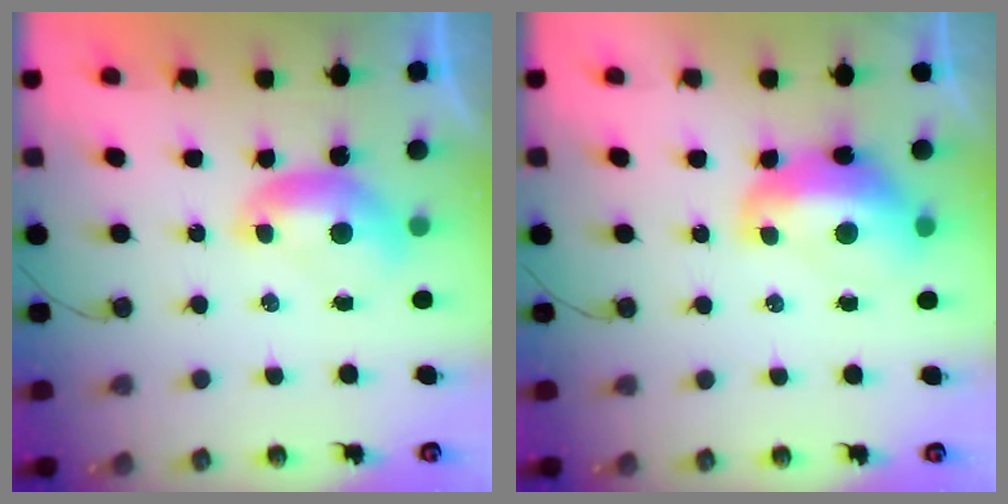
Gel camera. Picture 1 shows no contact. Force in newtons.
{"total": 4.1, "press": 4.0, "slide": 0.8}